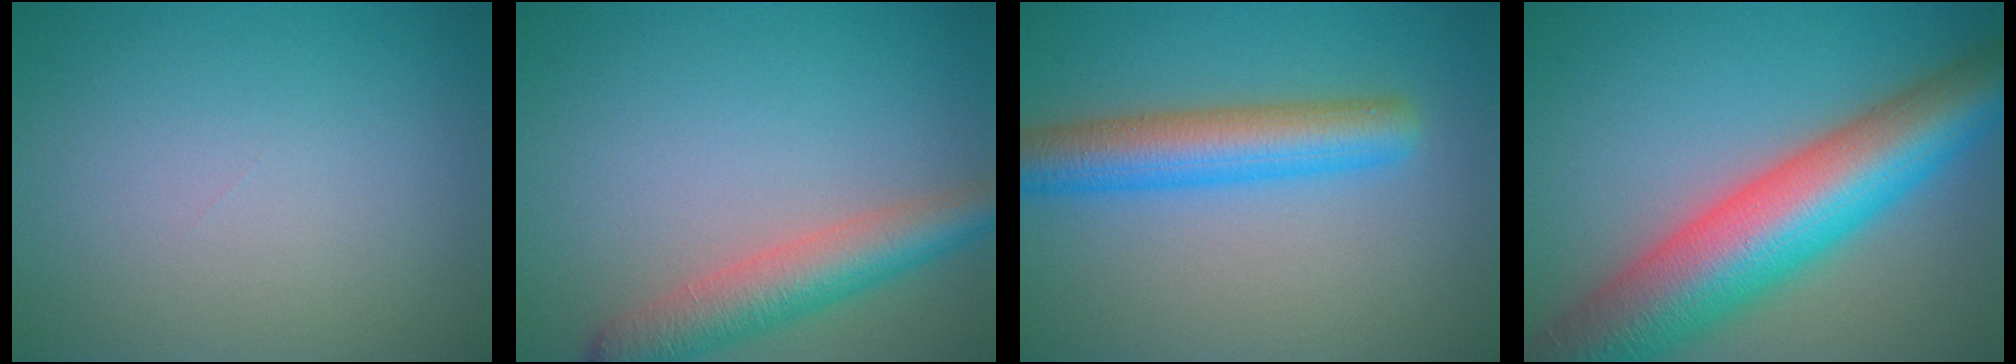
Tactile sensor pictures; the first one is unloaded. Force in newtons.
{"total": 5.2, "press": 5.2, "slide": 0.3}
{"total": 6.0, "press": 6.0, "slide": 0.1}
{"total": 13.6, "press": 13.6, "slide": 0.5}